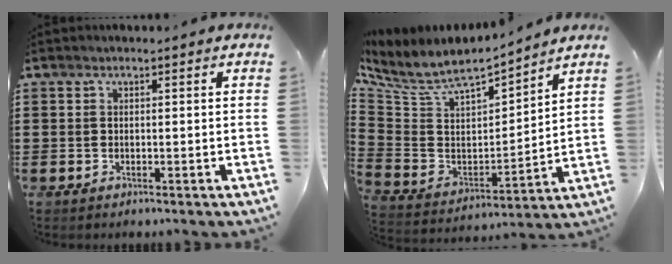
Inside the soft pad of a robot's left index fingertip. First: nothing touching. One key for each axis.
{"total": 6.3, "fx": 5.3, "fy": 1.9, "fz": 2.8, "tx": -0.085, "ty": -0.045, "tz": 0.085}